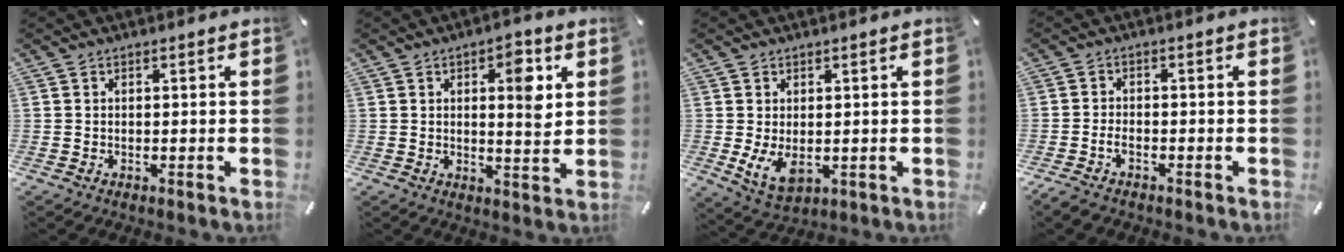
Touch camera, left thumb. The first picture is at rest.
{"total": 7.1, "force": [2.5, 2.9, 6.0], "torque": [-0.066, -0.019, 0.030]}
{"total": 5.8, "force": [0.2, 3.7, 4.5], "torque": [-0.097, -0.011, 0.000]}
{"total": 2.6, "force": [-1.6, 1.4, 1.5], "torque": [-0.033, 0.007, -0.033]}